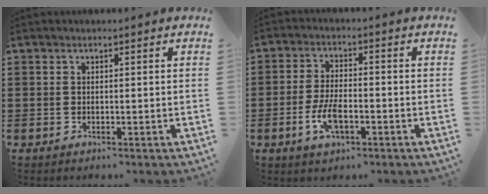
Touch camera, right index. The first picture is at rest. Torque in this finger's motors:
{"motor_torque": [1.09, 1.05, 0.20, 0.11]}